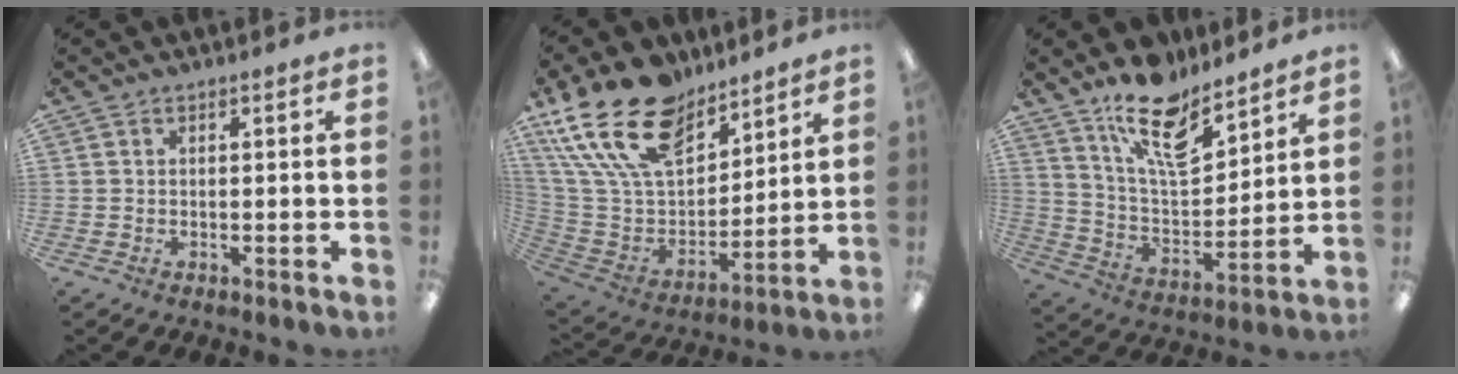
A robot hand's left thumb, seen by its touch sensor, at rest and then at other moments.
{"total": 23.0, "force": [14.4, 13.0, 12.2], "torque": [-0.267, -0.083, 0.266]}
{"total": 16.1, "force": [12.0, 6.1, 8.9], "torque": [-0.149, -0.075, 0.209]}